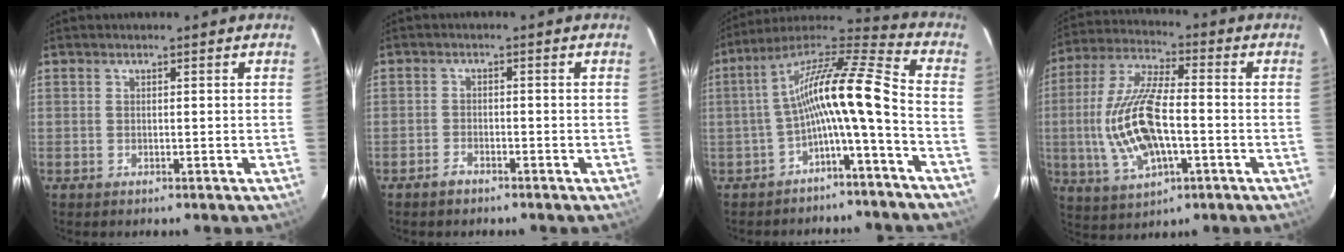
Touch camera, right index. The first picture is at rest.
{"total": 2.2, "force": [-1.8, 1.0, 0.7], "torque": [-0.020, 0.004, -0.032]}
{"total": 14.4, "force": [-3.8, 0.8, 13.8], "torque": [-0.254, 0.015, -0.075]}
{"total": 16.0, "force": [-2.8, 6.3, 14.4], "torque": [-0.304, -0.002, -0.046]}